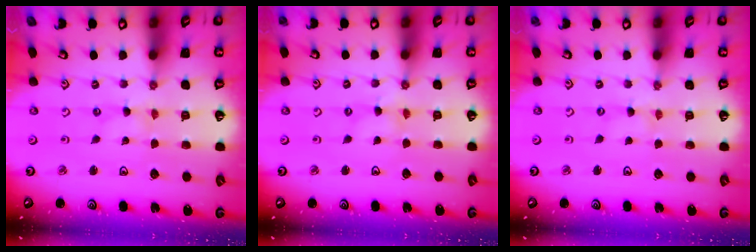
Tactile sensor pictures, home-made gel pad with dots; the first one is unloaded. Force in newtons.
{"total": 0.6, "press": 0.6, "slide": 0.2}
{"total": 0.0}